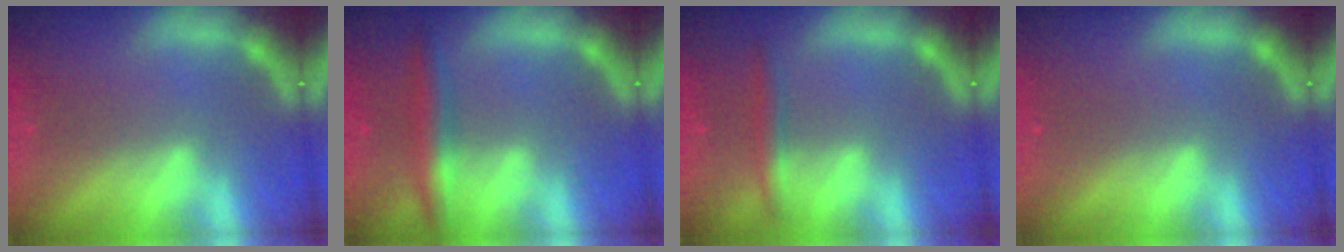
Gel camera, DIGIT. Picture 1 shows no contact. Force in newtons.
{"total": 4.0}
{"total": 2.4}
{"total": 0.0}